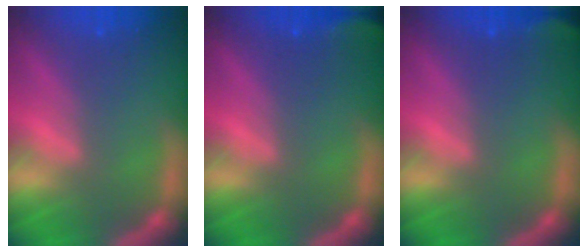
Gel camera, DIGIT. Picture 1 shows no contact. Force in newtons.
{"total": 3.5}
{"total": 2.4}